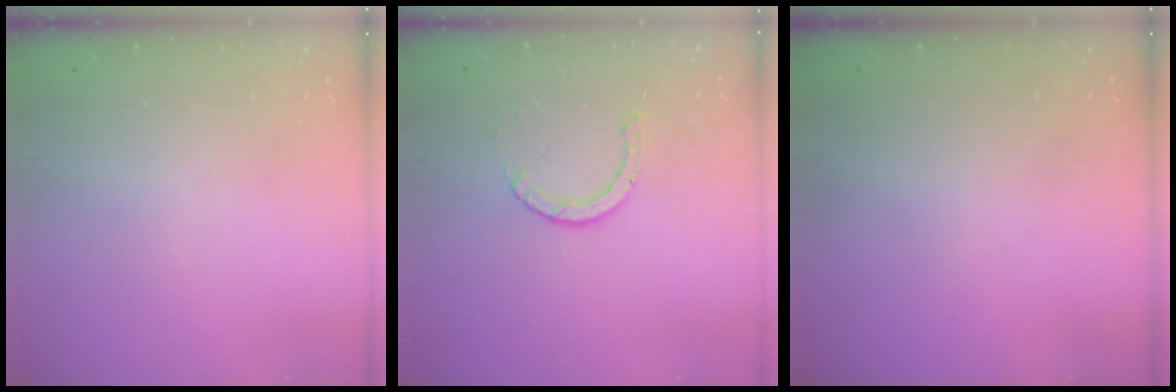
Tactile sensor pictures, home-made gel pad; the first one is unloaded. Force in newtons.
{"total": 2.0, "press": 2.0, "slide": 0.2}
{"total": 0.0}